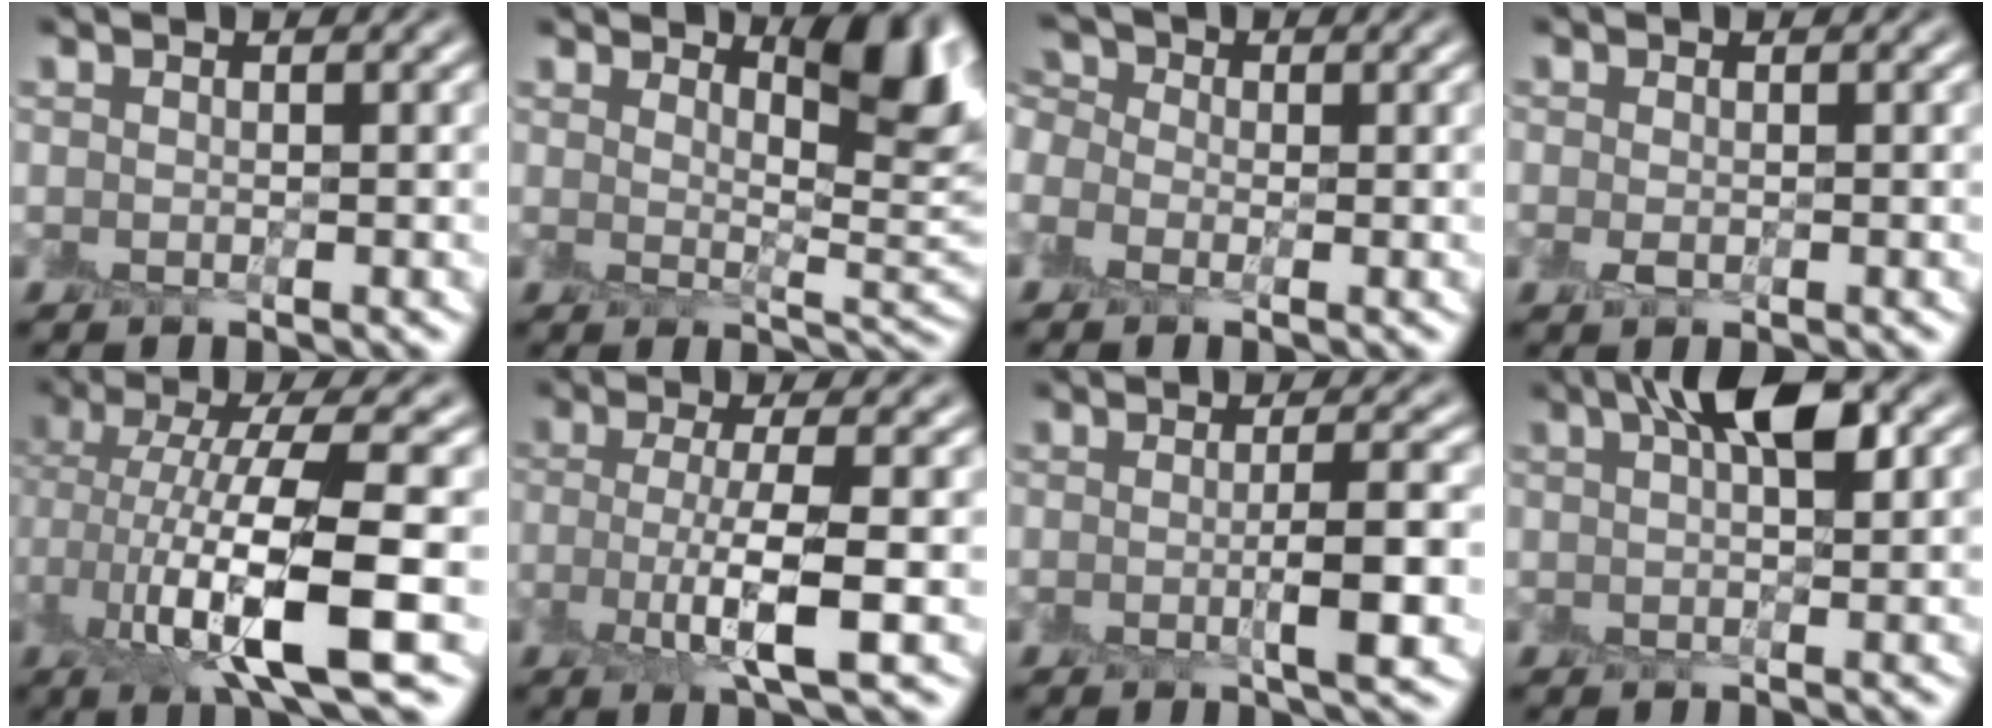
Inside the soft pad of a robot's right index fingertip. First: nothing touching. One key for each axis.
{"total": 5.6, "fx": 3.6, "fy": 1.4, "fz": 4.1, "tx": -0.051, "ty": -0.007, "tz": 0.054}
{"total": 3.6, "fx": -0.2, "fy": 2.9, "fz": 2.1, "tx": -0.051, "ty": 0.015, "tz": -0.016}
{"total": 1.1, "fx": -0.3, "fy": 0.8, "fz": 0.7, "tx": -0.017, "ty": -0.003, "tz": -0.004}
{"total": 8.6, "fx": -1.5, "fy": 2.0, "fz": 8.2, "tx": -0.156, "ty": -0.001, "tz": -0.024}
{"total": 4.4, "fx": -1.0, "fy": 0.7, "fz": 4.3, "tx": -0.083, "ty": -0.009, "tz": -0.022}
{"total": 3.7, "fx": -0.5, "fy": 0.5, "fz": 3.6, "tx": -0.055, "ty": -0.003, "tz": -0.011}
{"total": 5.3, "fx": 2.3, "fy": 1.6, "fz": 4.5, "tx": -0.072, "ty": 0.010, "tz": 0.029}